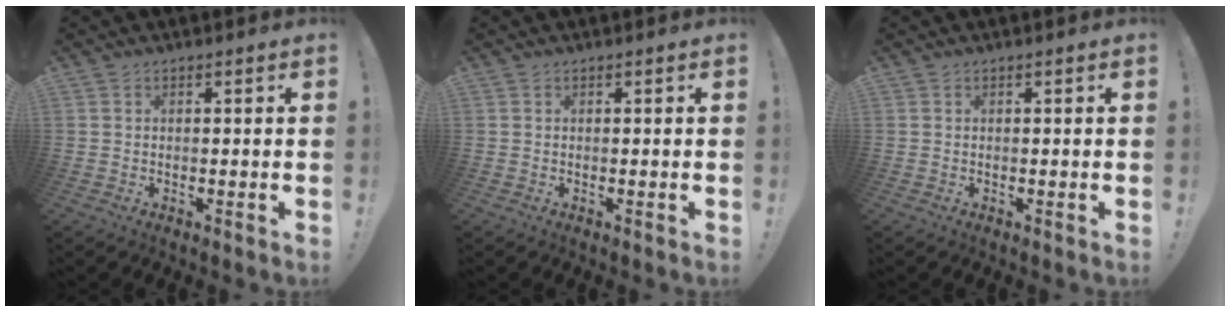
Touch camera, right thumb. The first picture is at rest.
{"total": 0.0}
{"total": 0.0}